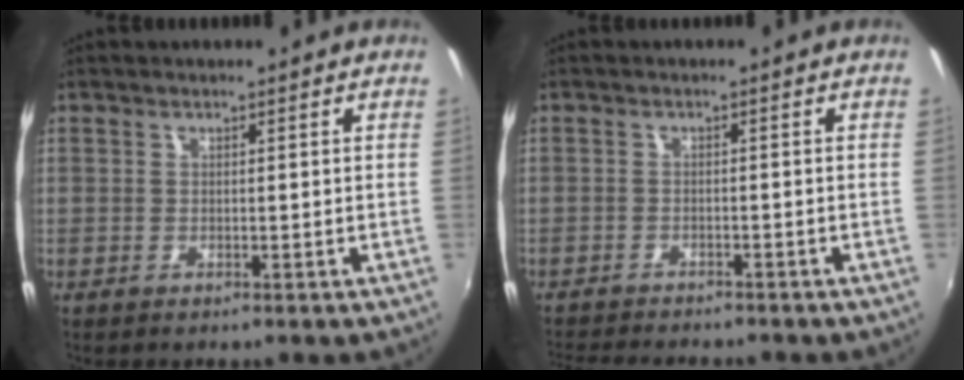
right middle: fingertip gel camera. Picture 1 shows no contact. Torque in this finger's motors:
{"motor_torque": [0.51, -1.13, 0.13, 0.03]}